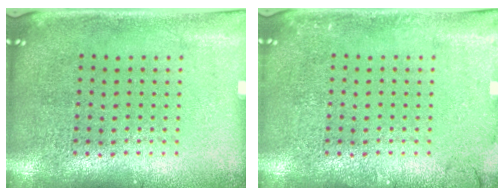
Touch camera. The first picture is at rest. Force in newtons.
{"total": 1.2, "press": 1.1, "slide": 0.2}